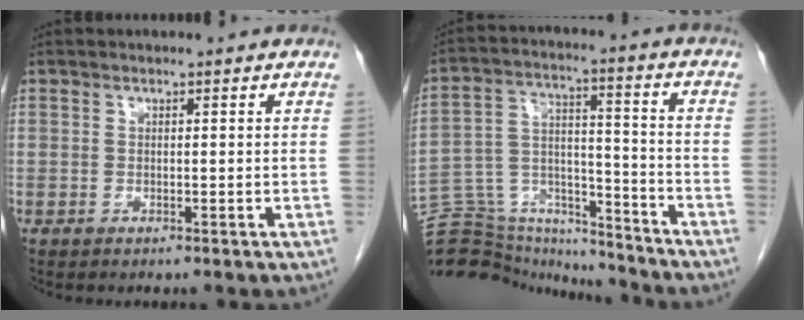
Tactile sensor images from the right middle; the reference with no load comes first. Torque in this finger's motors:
{"motor_torque": [0.04, -0.89, -0.12, -0.09]}